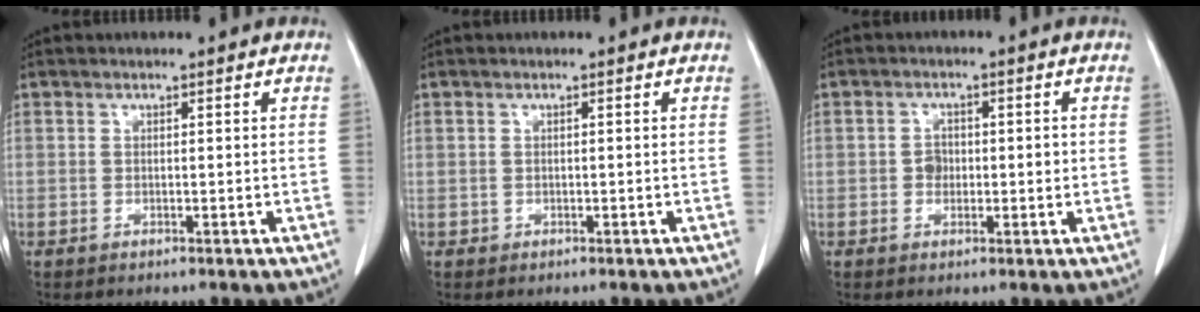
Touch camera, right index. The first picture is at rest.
{"total": 0.5, "force": [-0.1, 0.5, 0.0], "torque": [-0.001, 0.004, -0.003]}
{"total": 2.6, "force": [-0.2, 2.0, 1.7], "torque": [-0.023, 0.008, -0.002]}